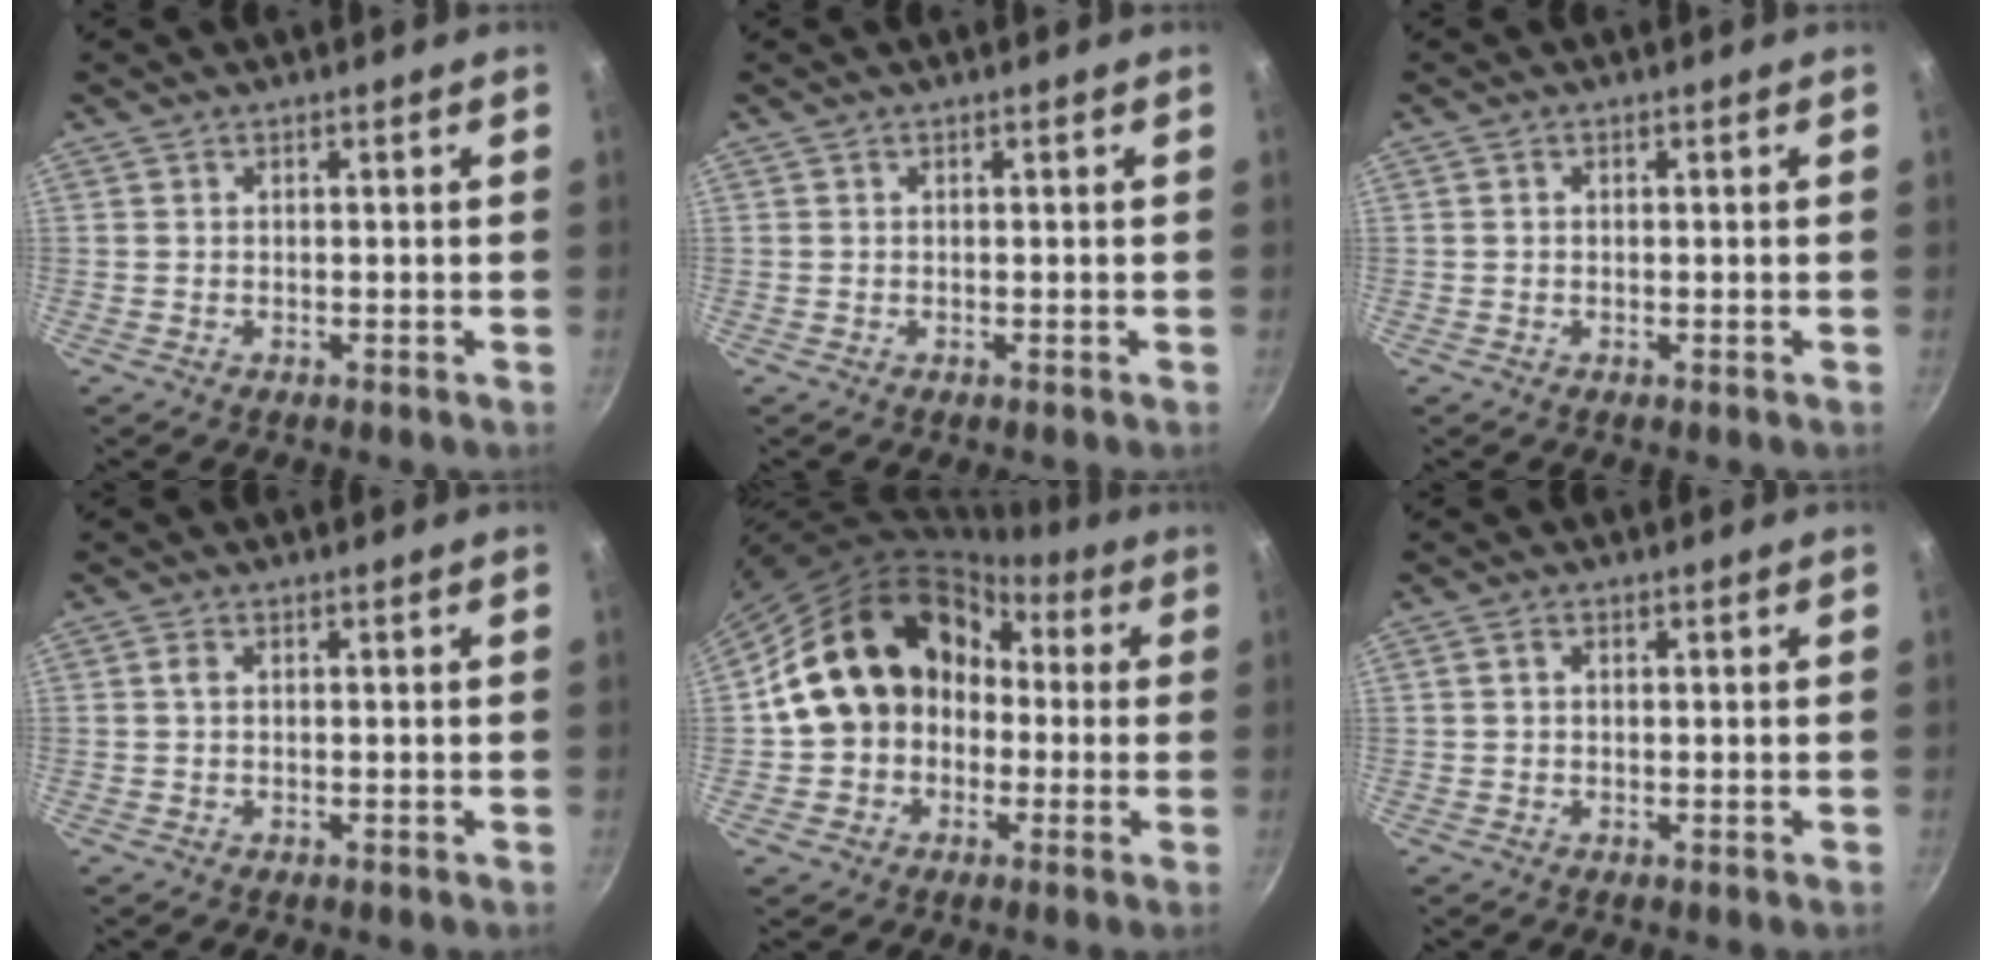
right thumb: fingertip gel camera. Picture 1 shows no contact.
{"total": 0.0}
{"total": 0.5, "force": [0.2, 0.4, 0.3], "torque": [-0.006, 0.002, 0.003]}
{"total": 1.0, "force": [0.2, 0.6, 0.8], "torque": [-0.016, 0.003, 0.003]}
{"total": 17.9, "force": [0.5, 14.8, 10.0], "torque": [-0.142, 0.061, 0.006]}
{"total": 1.5, "force": [0.3, 1.1, 1.0], "torque": [-0.018, 0.007, 0.005]}